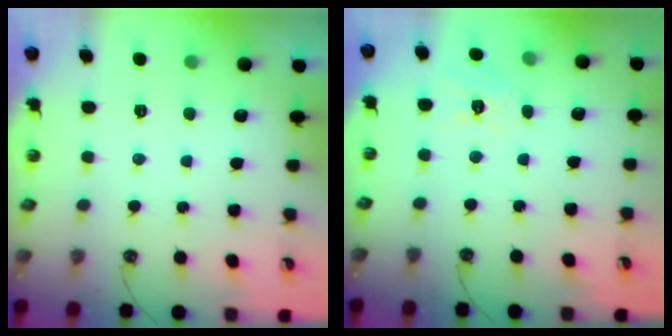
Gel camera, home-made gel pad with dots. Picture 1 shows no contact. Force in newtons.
{"total": 8.8, "press": 8.7, "slide": 0.8}